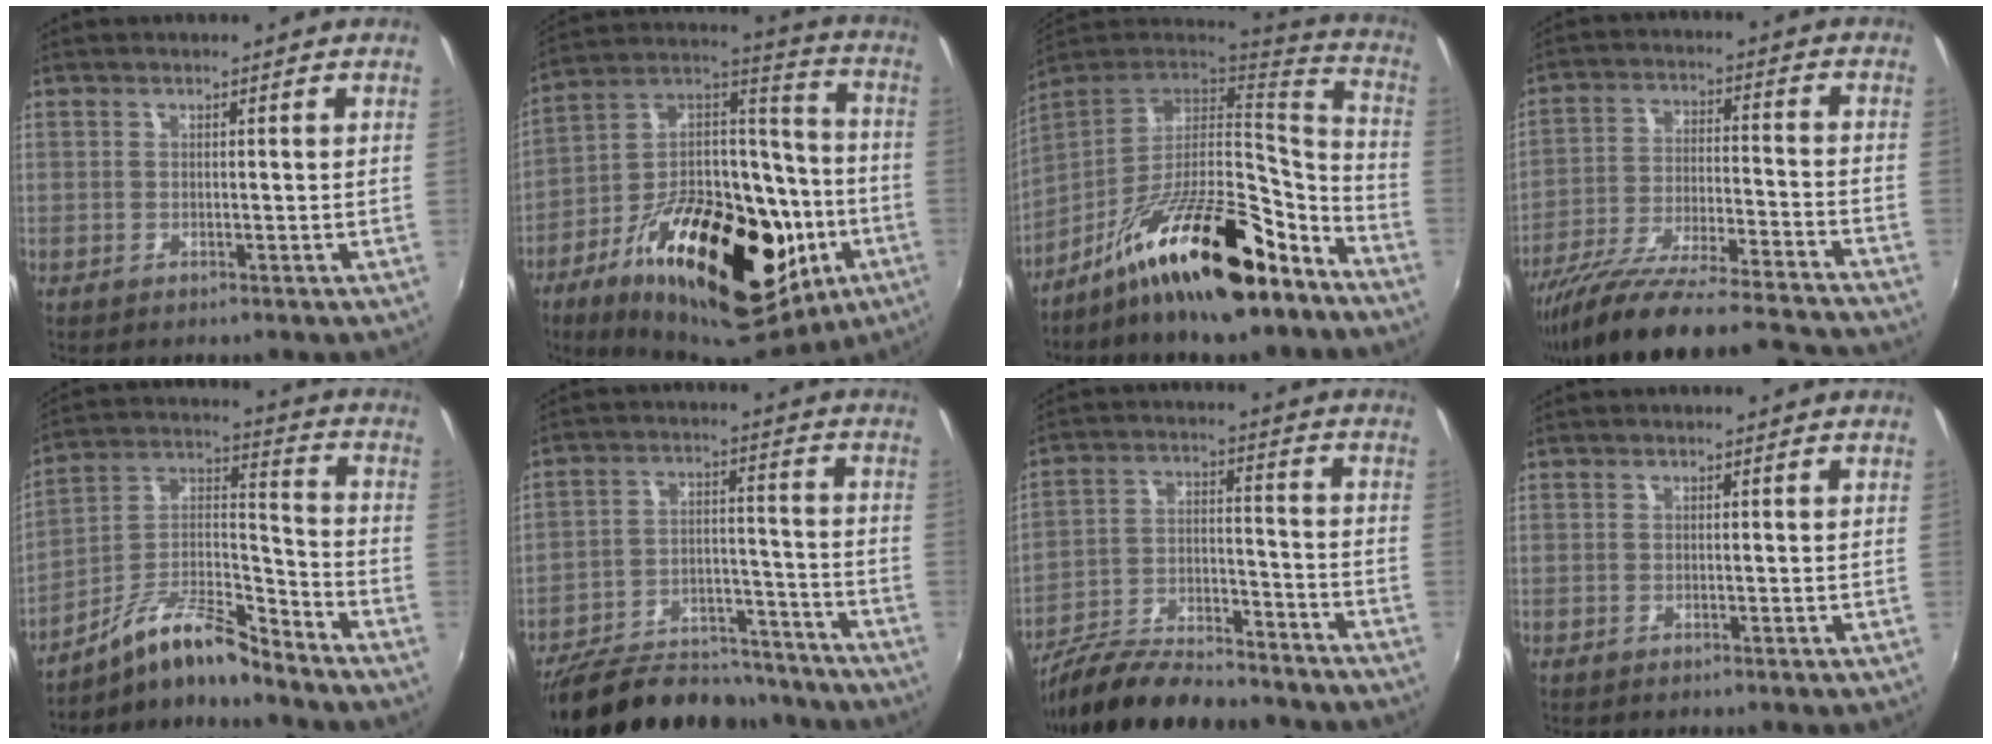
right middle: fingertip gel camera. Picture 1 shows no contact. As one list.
[{"total": 34.9, "force": [-14.6, 17.4, 26.5], "torque": [-0.439, 0.013, -0.220]}, {"total": 22.3, "force": [-14.4, 7.4, 15.4], "torque": [-0.244, 0.009, -0.238]}, {"total": 25.9, "force": [-23.3, 1.6, 11.2], "torque": [-0.192, -0.055, -0.353]}, {"total": 12.2, "force": [-10.2, 2.1, 6.2], "torque": [-0.126, 0.022, -0.196]}, {"total": 19.8, "force": [-17.2, 8.2, 5.6], "torque": [-0.123, 0.044, -0.240]}, {"total": 21.6, "force": [-18.1, 5.6, 10.5], "torque": [-0.194, -0.016, -0.272]}, {"total": 0.0}]